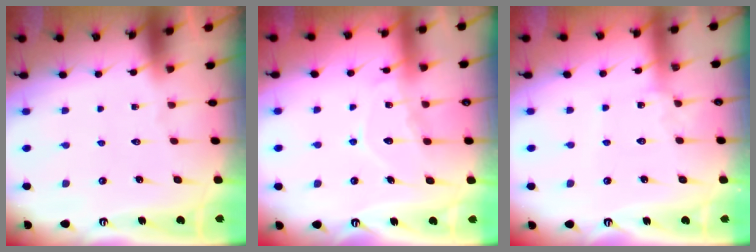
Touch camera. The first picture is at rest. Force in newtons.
{"total": 10.3, "press": 10.3, "slide": 0.6}
{"total": 2.0, "press": 2.0, "slide": 0.2}